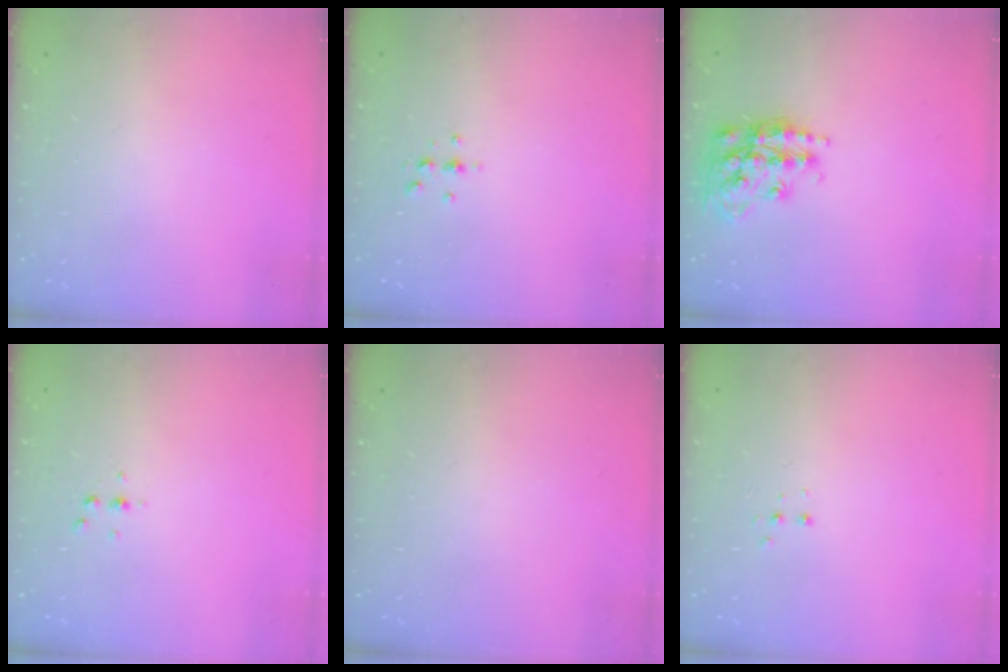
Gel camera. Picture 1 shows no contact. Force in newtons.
{"total": 3.0, "press": 3.0, "slide": 0.4}
{"total": 17.2, "press": 17.2, "slide": 1.4}
{"total": 2.6, "press": 2.6, "slide": 0.3}
{"total": 0.0}
{"total": 2.7, "press": 2.7, "slide": 0.5}